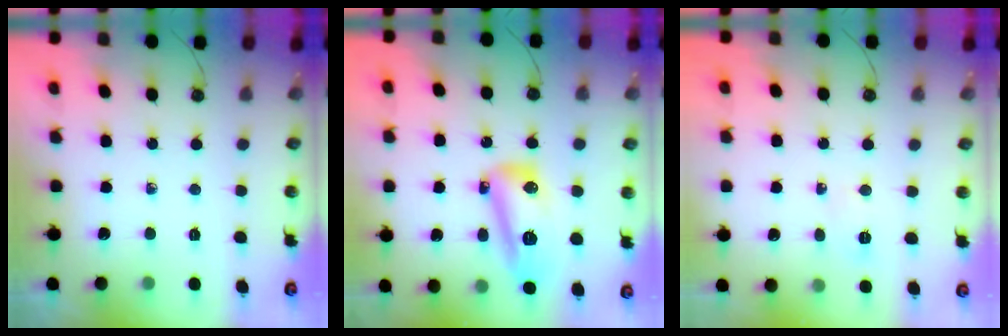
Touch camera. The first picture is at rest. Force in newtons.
{"total": 13.1, "press": 13.0, "slide": 1.1}
{"total": 3.7, "press": 3.5, "slide": 0.9}